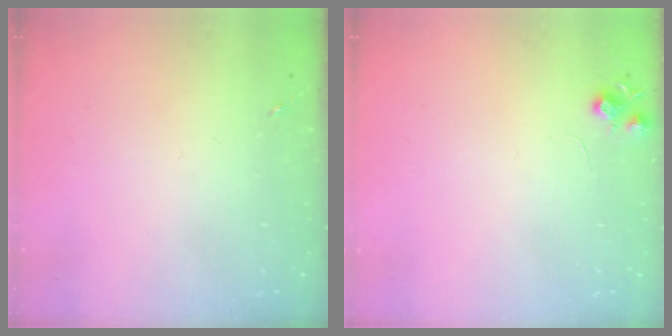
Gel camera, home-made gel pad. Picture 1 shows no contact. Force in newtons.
{"total": 6.5, "press": 6.5, "slide": 0.8}